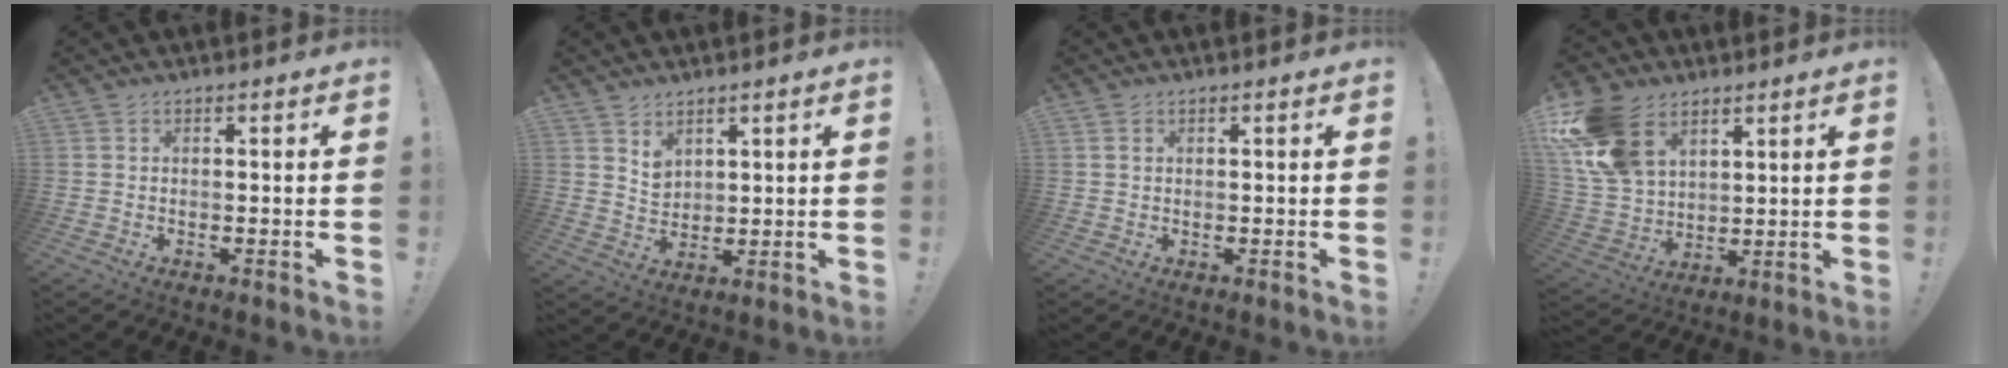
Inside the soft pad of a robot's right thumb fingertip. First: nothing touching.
{"total": 4.7, "force": [3.3, 3.0, 1.3], "torque": [-0.016, -0.026, 0.060]}
{"total": 1.2, "force": [0.6, 0.9, 0.5], "torque": [-0.009, 0.001, 0.011]}
{"total": 17.4, "force": [8.8, 11.8, 9.3], "torque": [-0.191, -0.038, 0.173]}